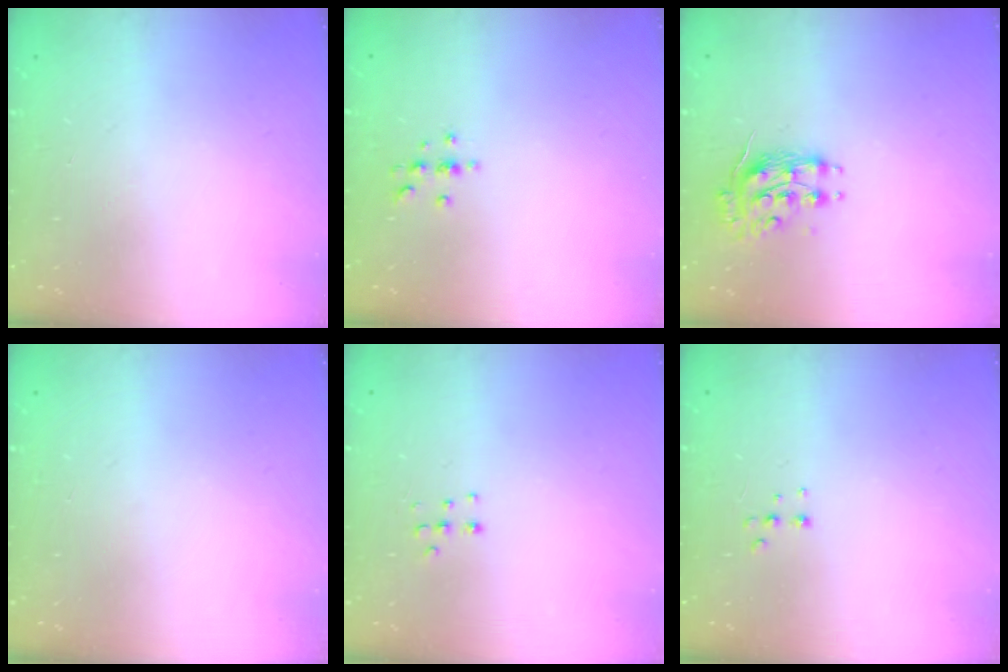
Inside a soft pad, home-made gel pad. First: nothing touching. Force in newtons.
{"total": 3.8, "press": 3.8, "slide": 0.4}
{"total": 8.7, "press": 8.6, "slide": 0.7}
{"total": 0.0}
{"total": 5.4, "press": 5.4, "slide": 0.9}
{"total": 3.8, "press": 3.7, "slide": 0.8}